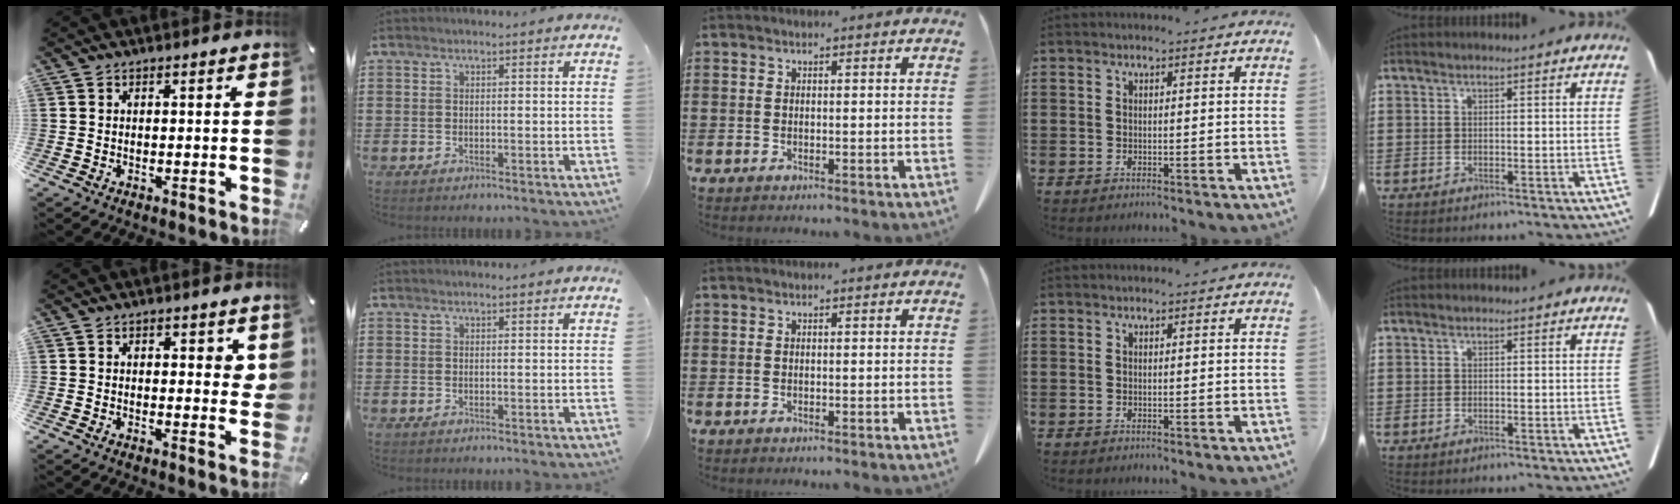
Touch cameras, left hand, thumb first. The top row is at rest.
{"thumb": {"total": 3.0, "force": [1.3, 1.7, 2.2], "torque": [-0.019, -0.005, 0.017]}}